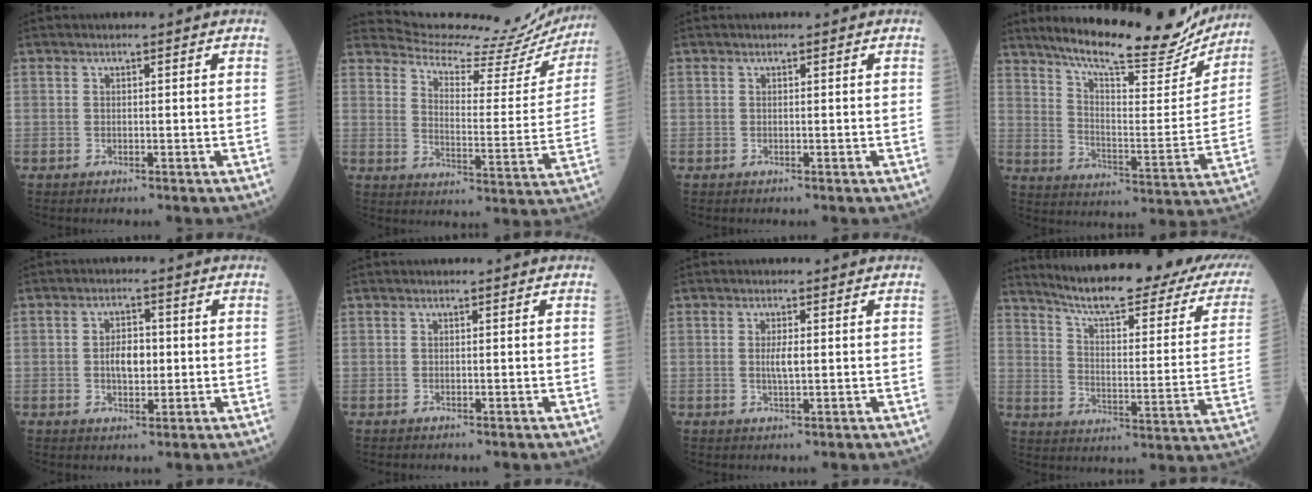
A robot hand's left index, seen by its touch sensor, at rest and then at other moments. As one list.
[{"total": 19.9, "force": [19.6, 2.0, 2.8], "torque": [-0.043, -0.086, 0.237]}, {"total": 0.0}, {"total": 21.4, "force": [19.0, 3.2, 9.2], "torque": [-0.143, -0.032, 0.264]}, {"total": 4.4, "force": [-0.2, 2.3, 3.7], "torque": [-0.069, 0.003, -0.004]}, {"total": 0.0}, {"total": 2.1, "force": [-0.1, 0.3, 2.1], "torque": [-0.045, -0.005, 0.000]}, {"total": 26.5, "force": [22.1, 4.1, 14.0], "torque": [-0.199, -0.047, 0.277]}]